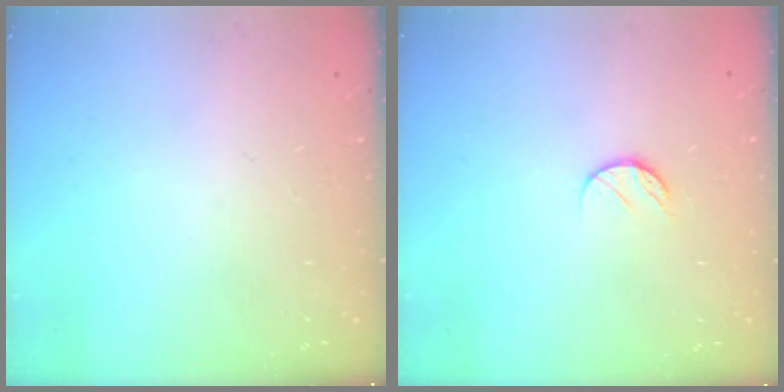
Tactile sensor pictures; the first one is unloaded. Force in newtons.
{"total": 7.0, "press": 6.9, "slide": 0.6}